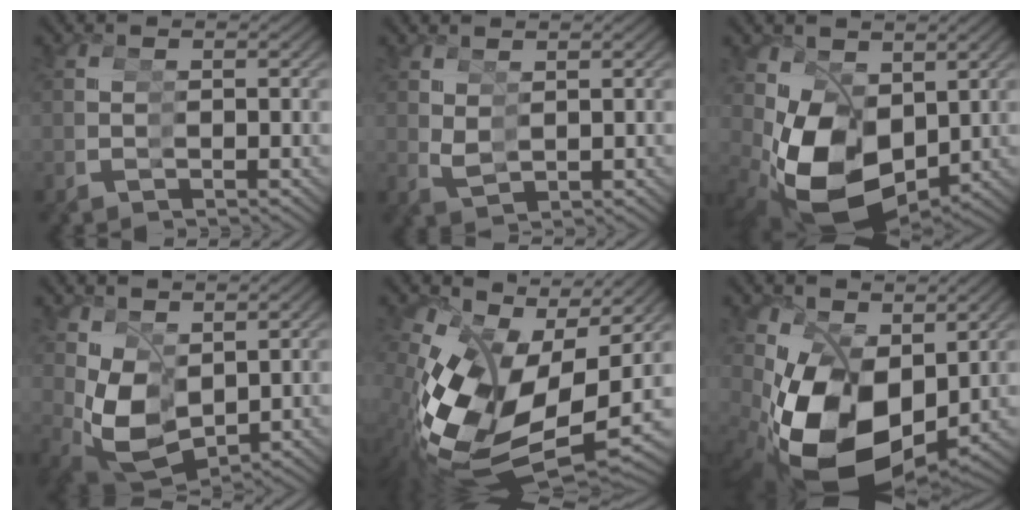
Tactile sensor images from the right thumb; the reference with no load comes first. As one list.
[{"total": 2.0, "force": [1.1, 1.3, 1.1], "torque": [-0.021, -0.001, 0.026]}, {"total": 11.4, "force": [-1.5, 8.1, 7.9], "torque": [-0.188, -0.046, 0.004]}, {"total": 7.8, "force": [-0.3, 6.1, 4.9], "torque": [-0.134, -0.035, 0.015]}, {"total": 11.4, "force": [-0.3, 7.2, 8.8], "torque": [-0.225, -0.033, 0.022]}, {"total": 13.1, "force": [-1.5, 8.9, 9.5], "torque": [-0.211, -0.048, 0.007]}]